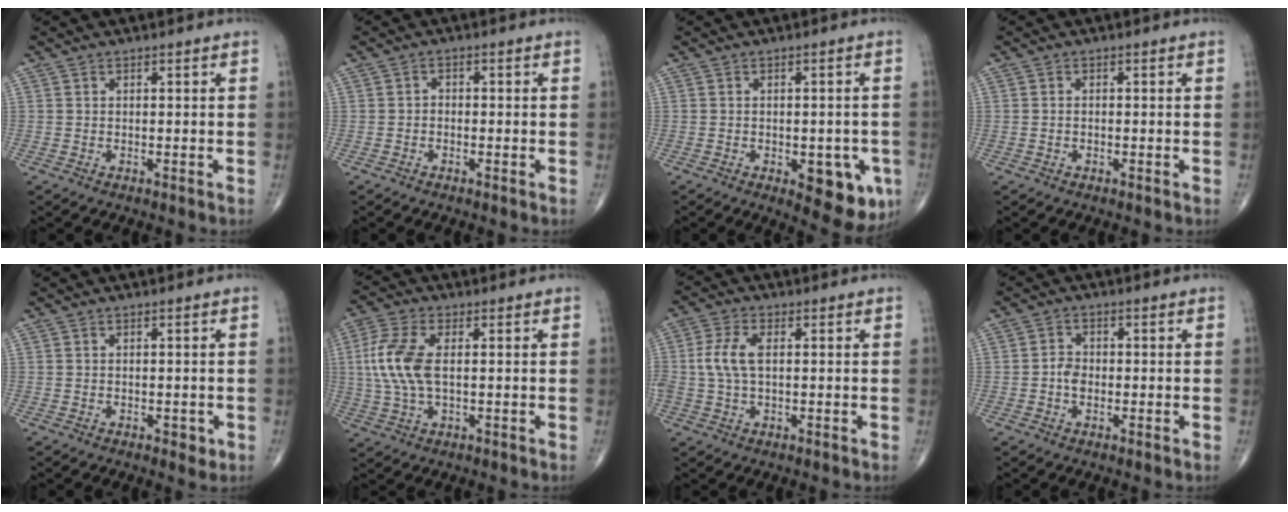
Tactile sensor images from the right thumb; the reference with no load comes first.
{"total": 1.1, "force": [-0.6, 0.8, 0.5], "torque": [0.003, 0.006, -0.015]}
{"total": 10.4, "force": [-3.7, 4.7, 8.5], "torque": [-0.074, 0.002, -0.035]}
{"total": 0.5, "force": [-0.2, 0.4, 0.3], "torque": [-0.007, 0.002, -0.005]}
{"total": 1.6, "force": [-0.6, 0.9, 1.2], "torque": [-0.011, -0.001, -0.006]}
{"total": 9.9, "force": [0.8, 4.8, 8.6], "torque": [-0.210, 0.008, 0.015]}
{"total": 5.9, "force": [0.4, 3.1, 5.1], "torque": [-0.124, 0.011, 0.004]}
{"total": 2.7, "force": [-0.6, 2.0, 1.8], "torque": [-0.024, 0.007, -0.017]}